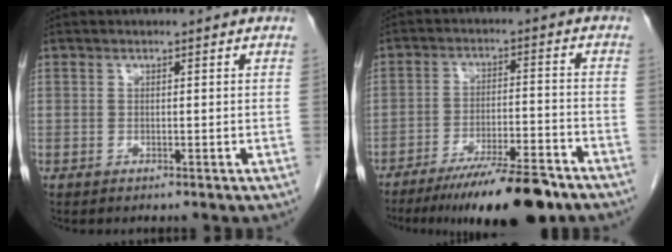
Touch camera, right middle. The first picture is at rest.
{"total": 13.6, "force": [-10.6, 1.6, 8.4], "torque": [-0.122, -0.015, -0.171]}